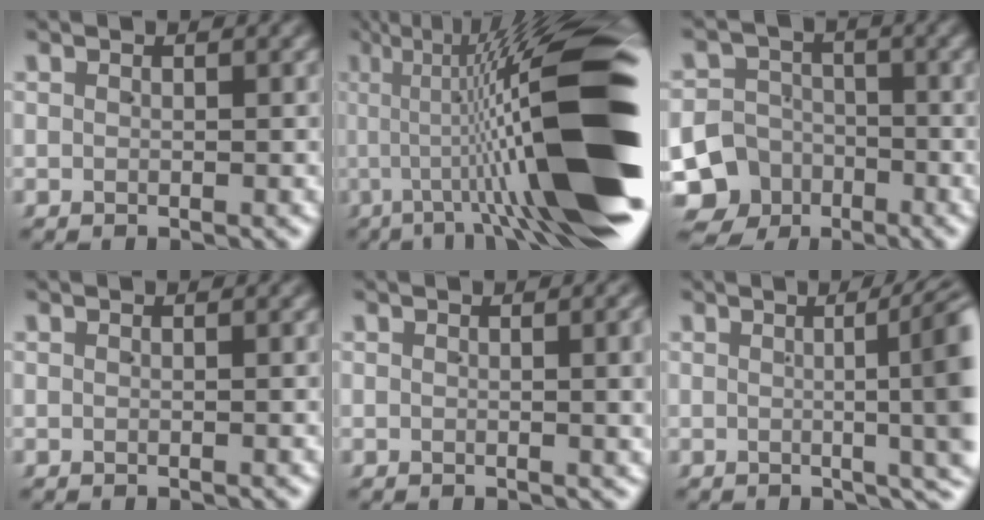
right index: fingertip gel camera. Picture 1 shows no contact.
{"total": 18.4, "force": [0.1, 4.2, 17.9], "torque": [-0.237, 0.018, -0.009]}
{"total": 12.9, "force": [-5.6, 11.3, 2.7], "torque": [-0.061, -0.044, -0.102]}
{"total": 0.0}
{"total": 1.6, "force": [0.3, -0.1, 1.6], "torque": [-0.015, 0.004, 0.003]}
{"total": 7.7, "force": [0.9, 1.7, 7.5], "torque": [-0.067, 0.031, -0.002]}